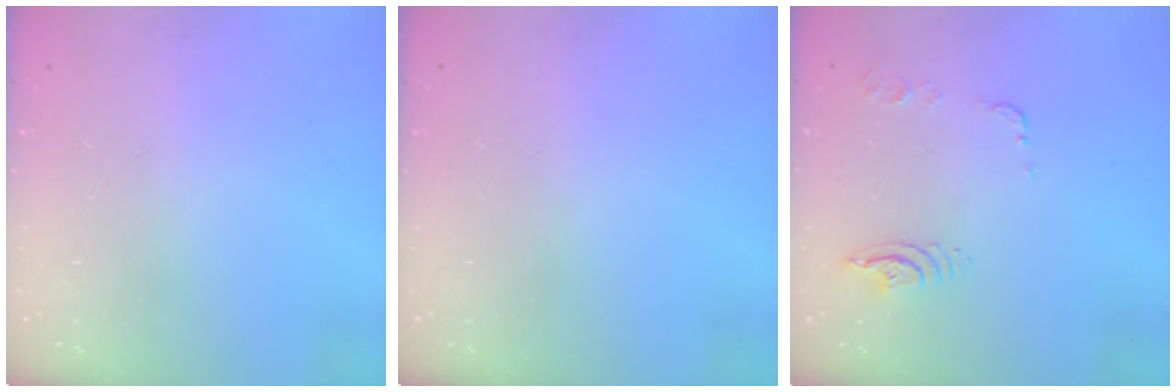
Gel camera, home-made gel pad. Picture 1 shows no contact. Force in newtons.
{"total": 0.0}
{"total": 9.4, "press": 9.4, "slide": 1.1}